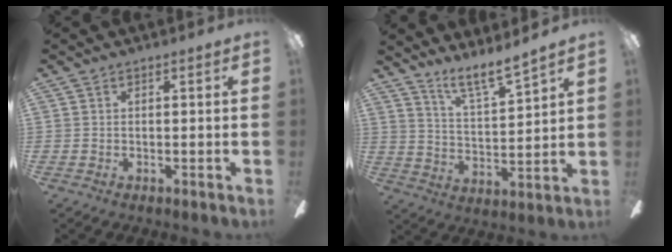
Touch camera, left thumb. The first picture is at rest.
{"total": 9.0, "force": [8.1, 0.8, 4.0], "torque": [-0.075, -0.056, 0.143]}